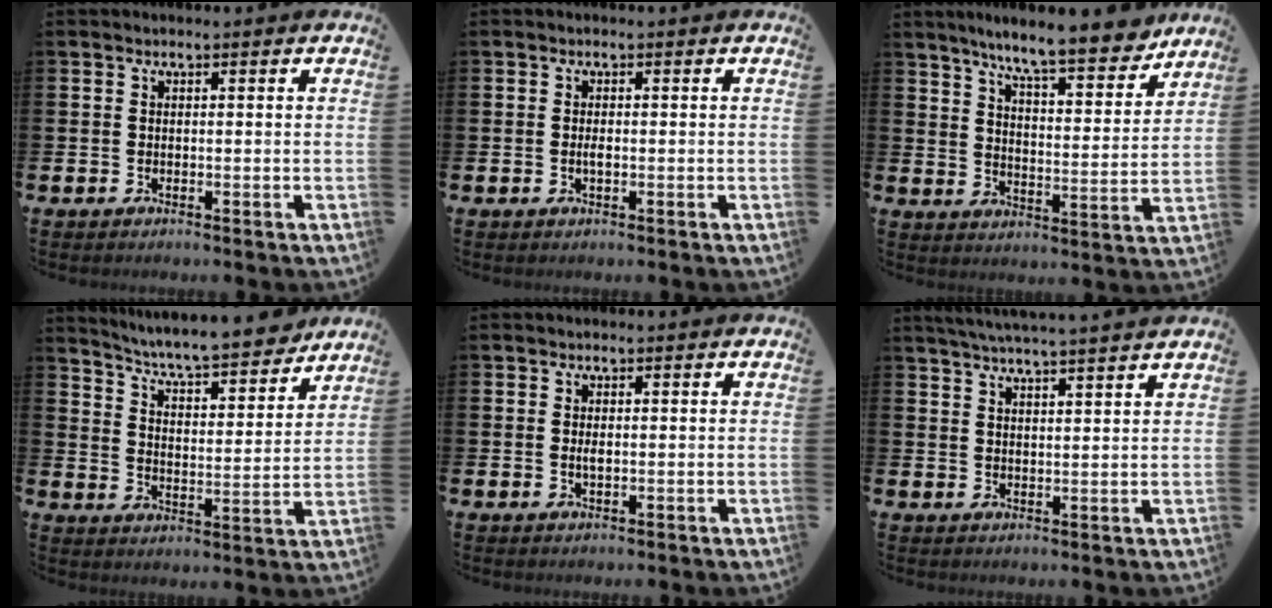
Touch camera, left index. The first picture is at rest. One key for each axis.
{"total": 1.1, "fx": -0.2, "fy": 0.4, "fz": 1.0, "tx": -0.016, "ty": -0.002, "tz": -0.005}
{"total": 9.8, "fx": 8.8, "fy": 0.9, "fz": 4.2, "tx": -0.088, "ty": -0.051, "tz": 0.151}
{"total": 7.6, "fx": 7.3, "fy": 0.3, "fz": 2.1, "tx": -0.067, "ty": -0.058, "tz": 0.124}
{"total": 1.0, "fx": 0.1, "fy": 0.4, "fz": 0.9, "tx": -0.014, "ty": 0.001, "tz": 0.000}
{"total": 4.3, "fx": 4.1, "fy": -0.8, "fz": 0.7, "tx": -0.031, "ty": -0.015, "tz": 0.075}